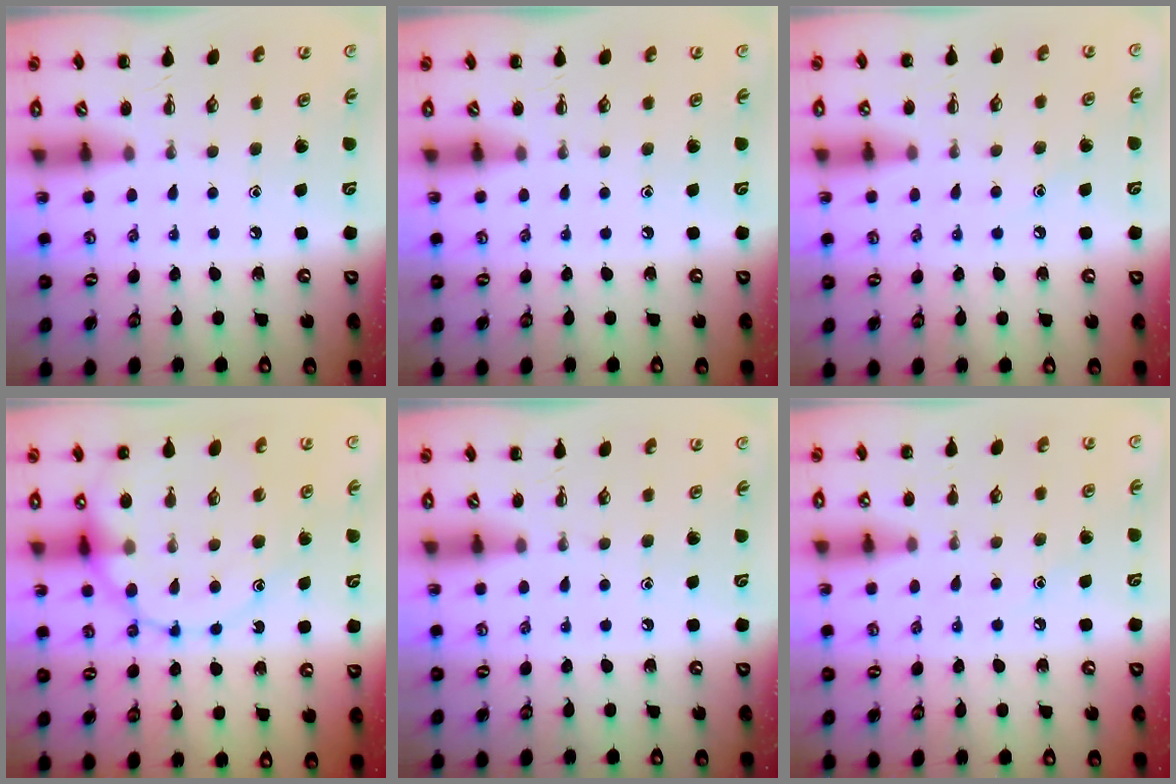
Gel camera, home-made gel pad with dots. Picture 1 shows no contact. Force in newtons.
{"total": 0.0}
{"total": 7.5, "press": 7.3, "slide": 2.0}
{"total": 17.0, "press": 16.8, "slide": 2.8}
{"total": 0.0}
{"total": 7.8, "press": 7.5, "slide": 2.1}